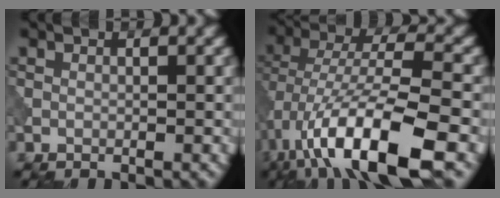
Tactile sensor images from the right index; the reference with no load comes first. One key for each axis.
{"total": 12.7, "fx": -5.6, "fy": 4.1, "fz": 10.6, "tx": -0.196, "ty": -0.002, "tz": -0.102}